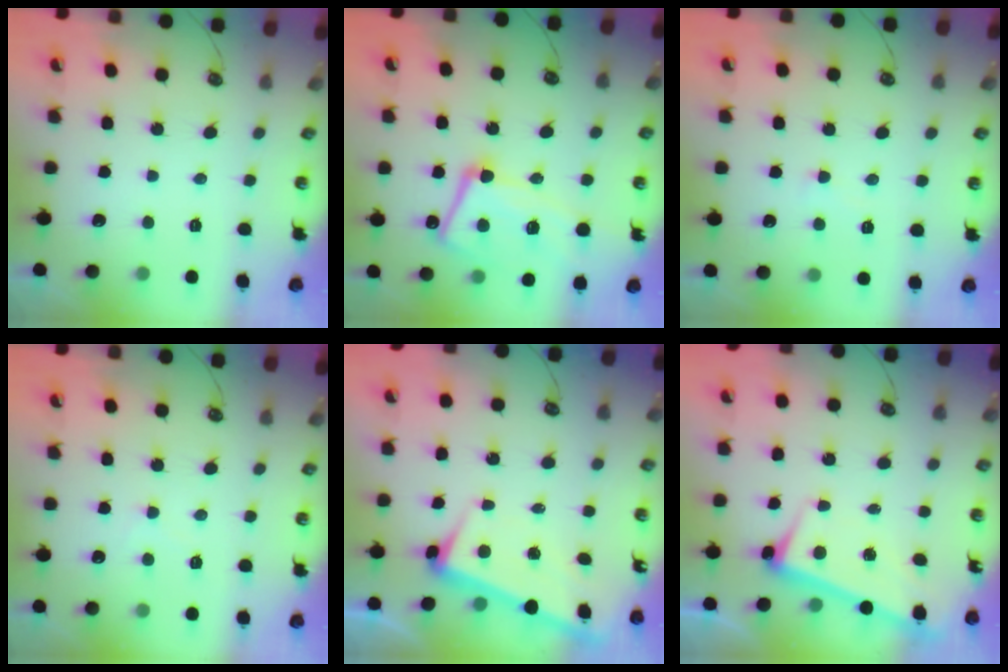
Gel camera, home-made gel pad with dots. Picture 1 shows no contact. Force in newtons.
{"total": 13.1, "press": 13.0, "slide": 1.1}
{"total": 4.9, "press": 4.9, "slide": 0.3}
{"total": 0.8, "press": 0.8, "slide": 0.2}
{"total": 3.0, "press": 2.8, "slide": 0.9}
{"total": 2.5, "press": 2.4, "slide": 0.9}